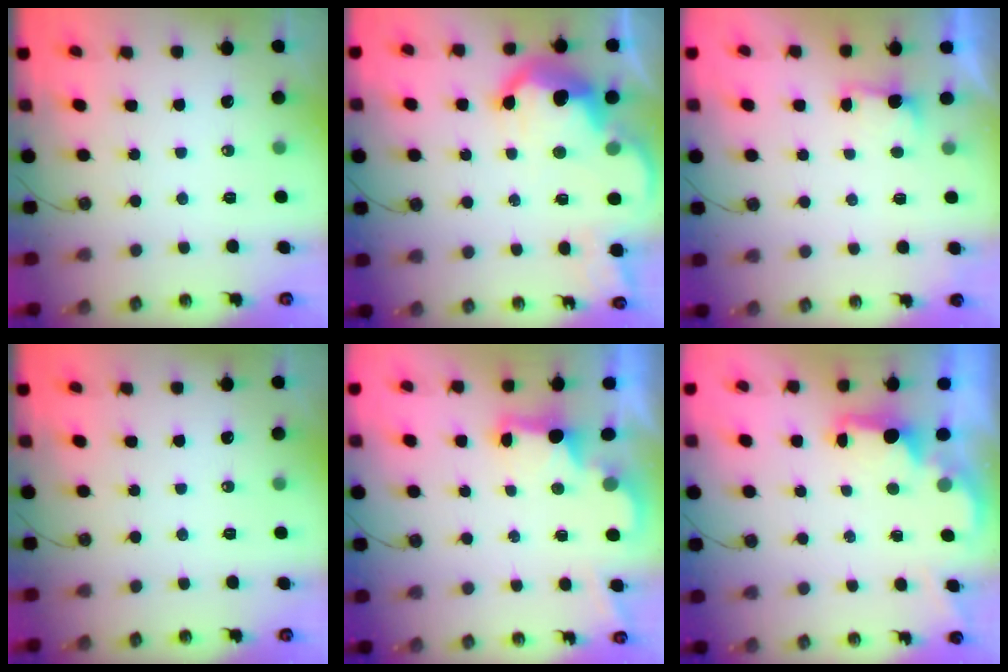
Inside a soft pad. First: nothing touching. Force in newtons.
{"total": 13.0, "press": 12.9, "slide": 1.2}
{"total": 2.1, "press": 1.9, "slide": 0.8}
{"total": 0.0}
{"total": 2.0, "press": 2.0, "slide": 0.5}
{"total": 1.8, "press": 1.7, "slide": 0.8}